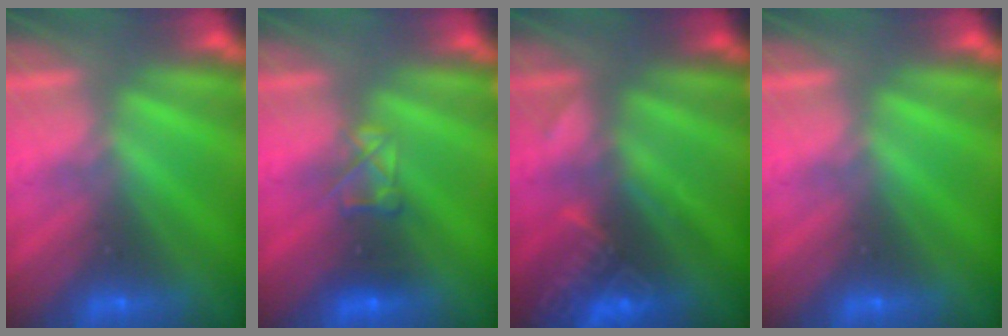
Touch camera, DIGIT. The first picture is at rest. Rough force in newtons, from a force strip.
{"total": 2.9}
{"total": 2.9}
{"total": 0.0}